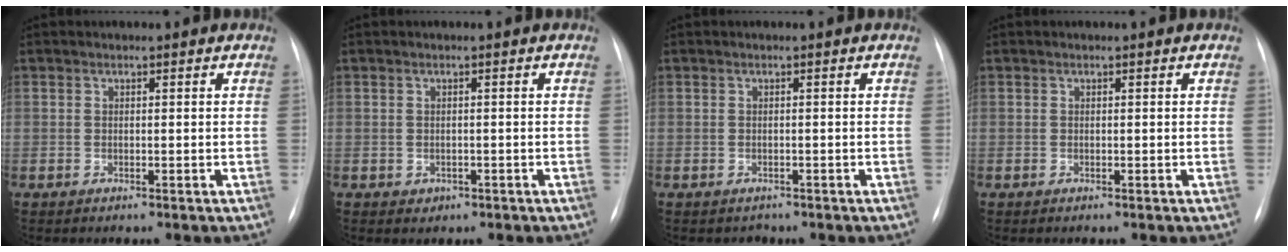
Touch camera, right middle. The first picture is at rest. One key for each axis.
{"total": 1.2, "fx": -0.5, "fy": 1.1, "fz": 0.3, "tx": -0.002, "ty": 0.003, "tz": -0.002}
{"total": 1.0, "fx": -0.8, "fy": 0.6, "fz": -0.1, "tx": -0.002, "ty": 0.001, "tz": -0.010}
{"total": 0.0}